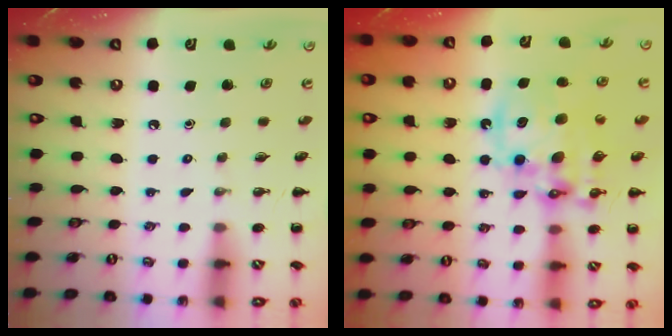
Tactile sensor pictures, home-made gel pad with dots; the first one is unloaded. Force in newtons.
{"total": 15.1, "press": 14.6, "slide": 3.7}